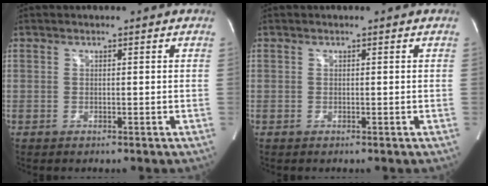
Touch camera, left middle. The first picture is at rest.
{"total": 0.0}